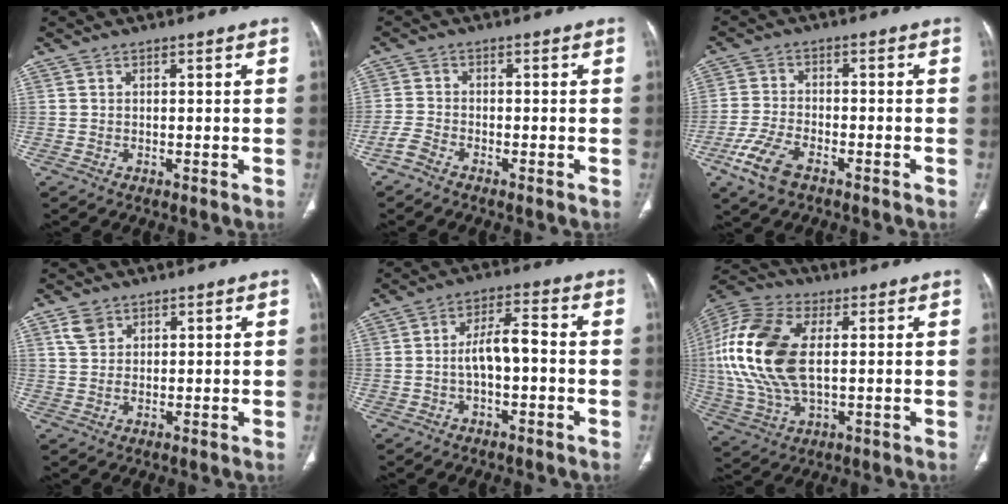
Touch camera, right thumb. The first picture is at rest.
{"total": 2.8, "force": [-2.2, 1.0, 1.3], "torque": [-0.033, 0.009, -0.050]}
{"total": 7.7, "force": [-4.6, 3.5, 5.1], "torque": [-0.114, 0.012, -0.088]}
{"total": 3.3, "force": [2.0, 2.2, 1.4], "torque": [-0.024, -0.003, 0.044]}
{"total": 6.8, "force": [-1.0, 2.8, 6.1], "torque": [-0.109, 0.032, -0.022]}
{"total": 20.4, "force": [2.1, 11.3, 16.9], "torque": [-0.378, 0.000, 0.035]}